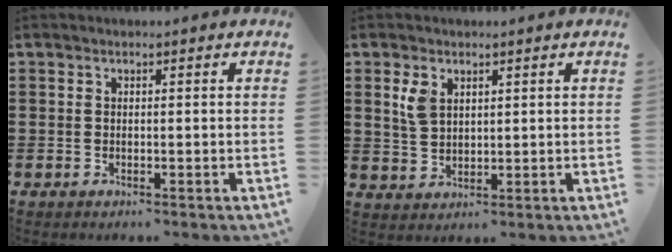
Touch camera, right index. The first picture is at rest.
{"total": 3.6, "force": [1.8, 2.3, 2.1], "torque": [-0.050, 0.008, 0.034]}